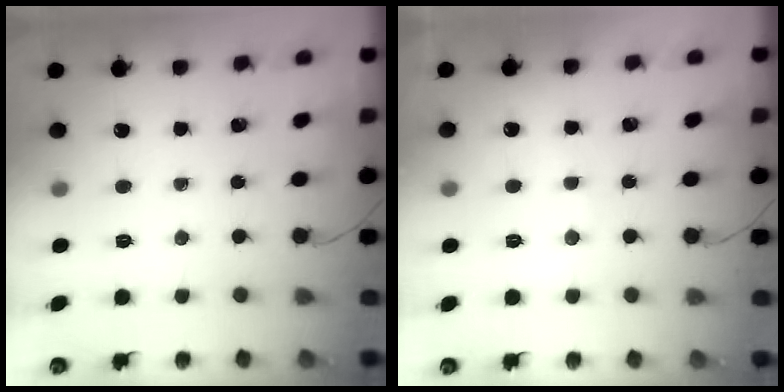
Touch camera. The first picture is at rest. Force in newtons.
{"total": 4.6, "press": 4.5, "slide": 0.7}